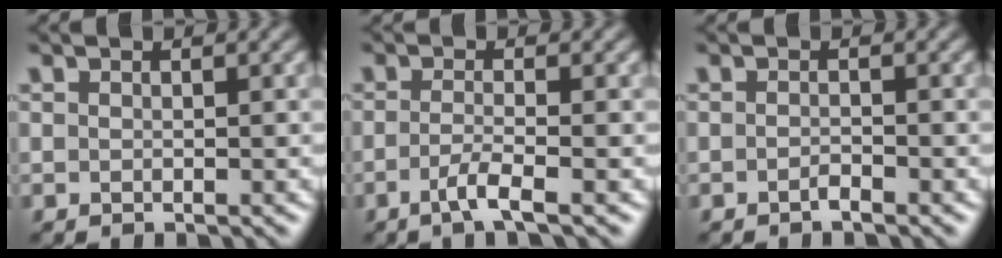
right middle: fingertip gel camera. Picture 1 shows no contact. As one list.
[{"total": 2.5, "force": [-1.2, 0.4, 2.2], "torque": [-0.040, -0.001, -0.034]}, {"total": 0.8, "force": [-0.6, 0.1, 0.5], "torque": [-0.009, 0.003, -0.012]}]